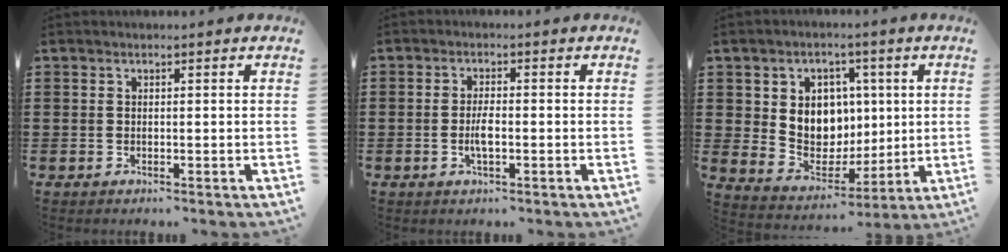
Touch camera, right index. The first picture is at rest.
{"total": 3.0, "force": [-0.7, 0.9, 2.8], "torque": [-0.065, -0.003, -0.018]}
{"total": 8.2, "force": [2.0, 7.4, 3.1], "torque": [-0.063, -0.006, 0.038]}